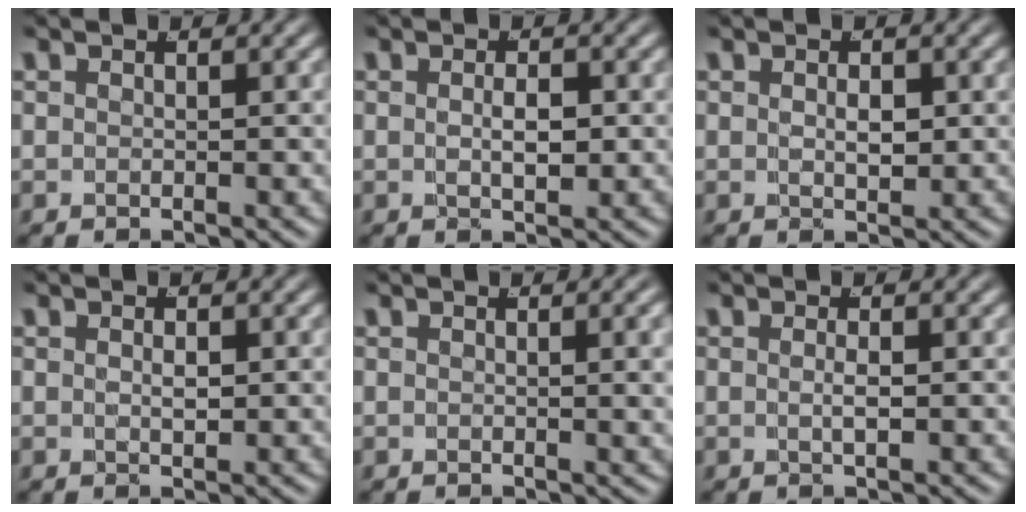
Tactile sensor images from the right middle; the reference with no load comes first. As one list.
[{"total": 1.9, "force": [0.0, 0.5, 1.9], "torque": [-0.029, -0.011, 0.007]}, {"total": 1.5, "force": [0.2, 0.4, 1.4], "torque": [-0.022, -0.015, 0.015]}, {"total": 0.9, "force": [0.1, 0.0, 0.9], "torque": [-0.015, -0.011, 0.012]}, {"total": 1.4, "force": [0.5, -0.2, 1.3], "torque": [-0.012, 0.004, 0.005]}, {"total": 1.0, "force": [-0.1, -0.4, 0.9], "torque": [-0.019, -0.007, 0.001]}]